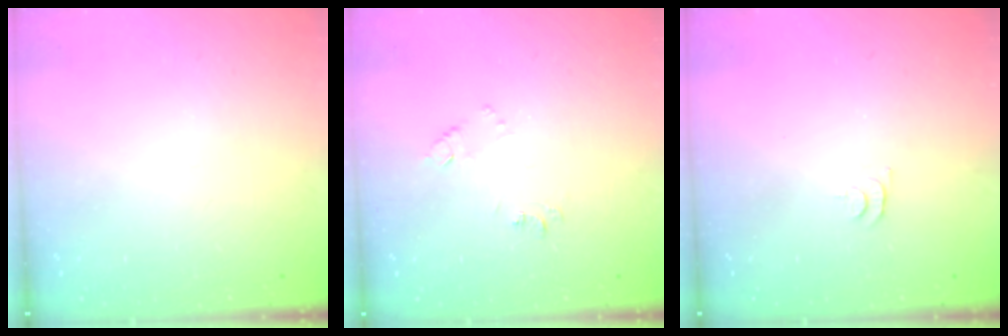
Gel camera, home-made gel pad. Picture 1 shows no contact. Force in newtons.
{"total": 7.9, "press": 7.9, "slide": 0.6}
{"total": 5.2, "press": 5.1, "slide": 0.5}